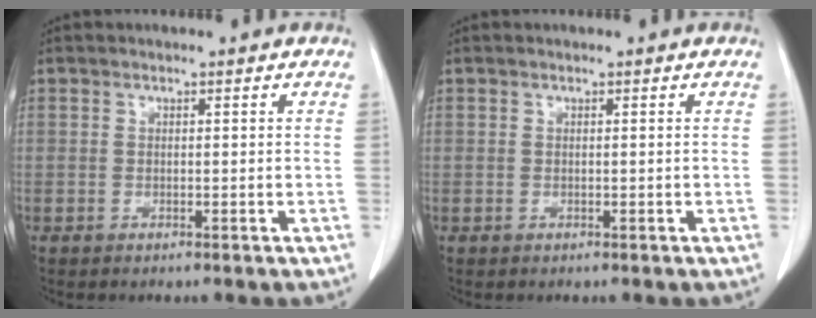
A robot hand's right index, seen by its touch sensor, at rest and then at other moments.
{"total": 0.0}